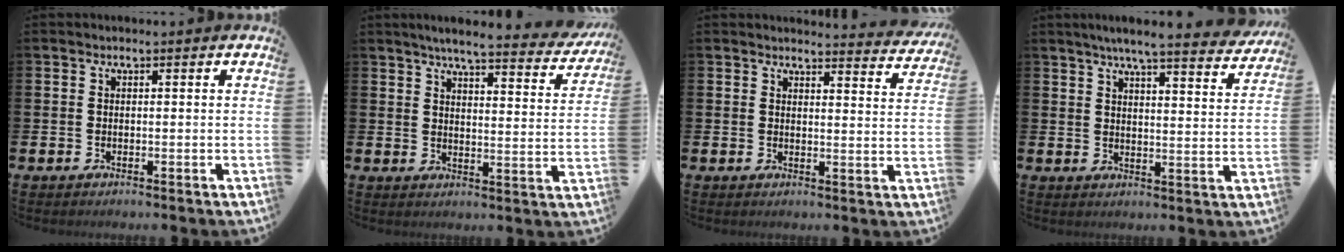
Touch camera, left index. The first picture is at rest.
{"total": 5.3, "force": [4.9, 0.3, 2.2], "torque": [-0.052, -0.033, 0.078]}
{"total": 3.3, "force": [3.3, 0.1, 0.2], "torque": [0.004, -0.029, 0.055]}
{"total": 6.0, "force": [5.6, 0.0, 2.4], "torque": [-0.056, -0.031, 0.093]}